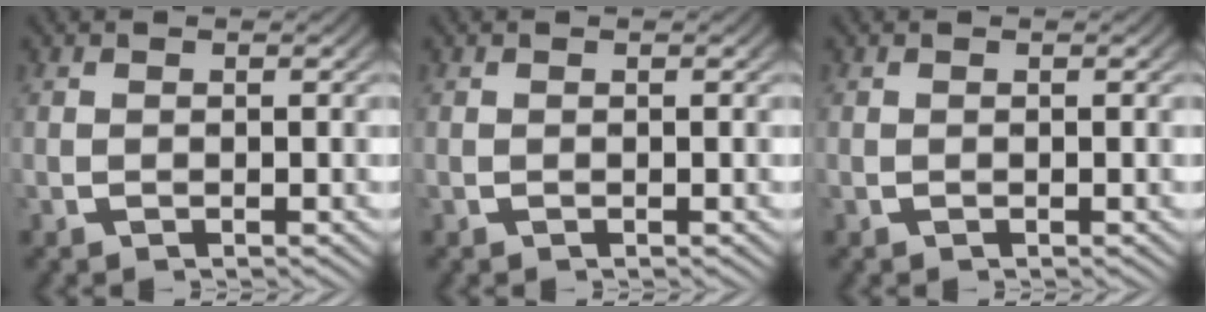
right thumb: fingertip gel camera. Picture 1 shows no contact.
{"total": 0.0}
{"total": 0.0}